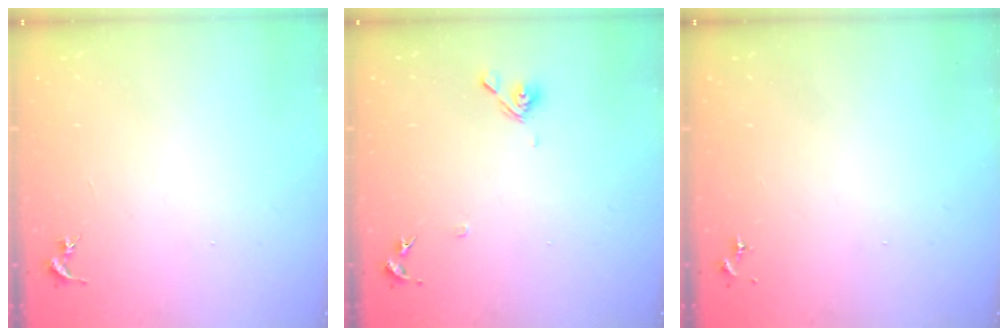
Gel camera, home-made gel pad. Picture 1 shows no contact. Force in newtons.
{"total": 7.5, "press": 7.3, "slide": 1.6}
{"total": 0.0}